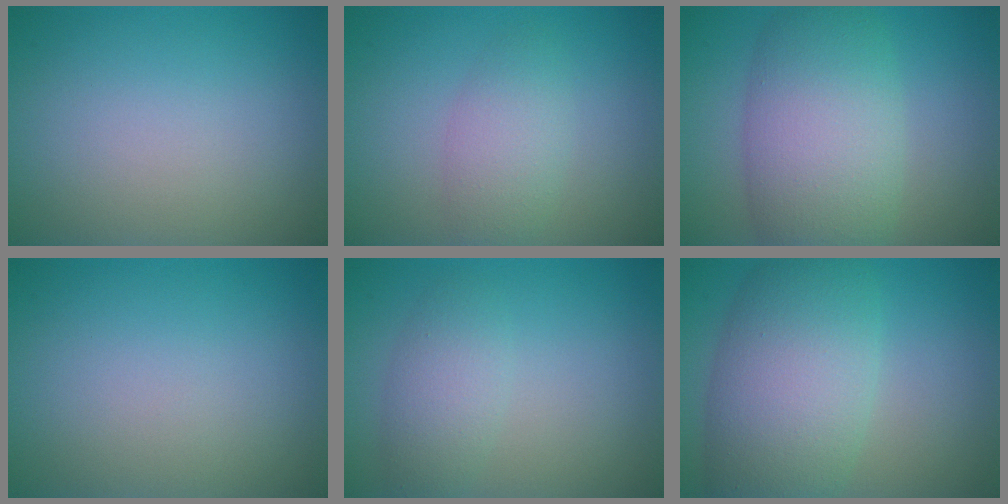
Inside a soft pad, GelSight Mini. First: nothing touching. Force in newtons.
{"total": 2.8, "press": 2.8, "slide": 0.1}
{"total": 8.4, "press": 8.4, "slide": 0.4}
{"total": 0.0}
{"total": 2.7, "press": 2.7, "slide": 0.1}
{"total": 8.8, "press": 8.8, "slide": 0.5}